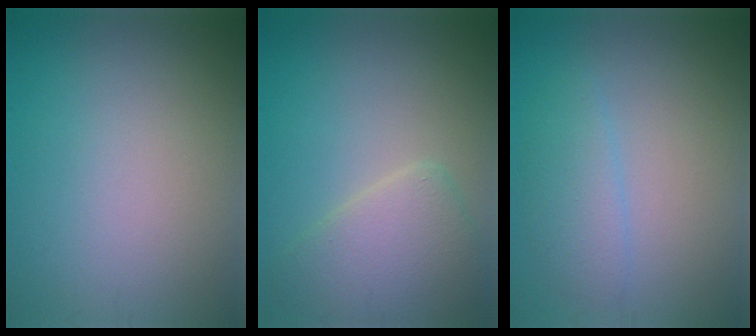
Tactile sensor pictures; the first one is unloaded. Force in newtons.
{"total": 4.4, "press": 4.4, "slide": 0.3}
{"total": 2.3, "press": 2.3, "slide": 0.0}